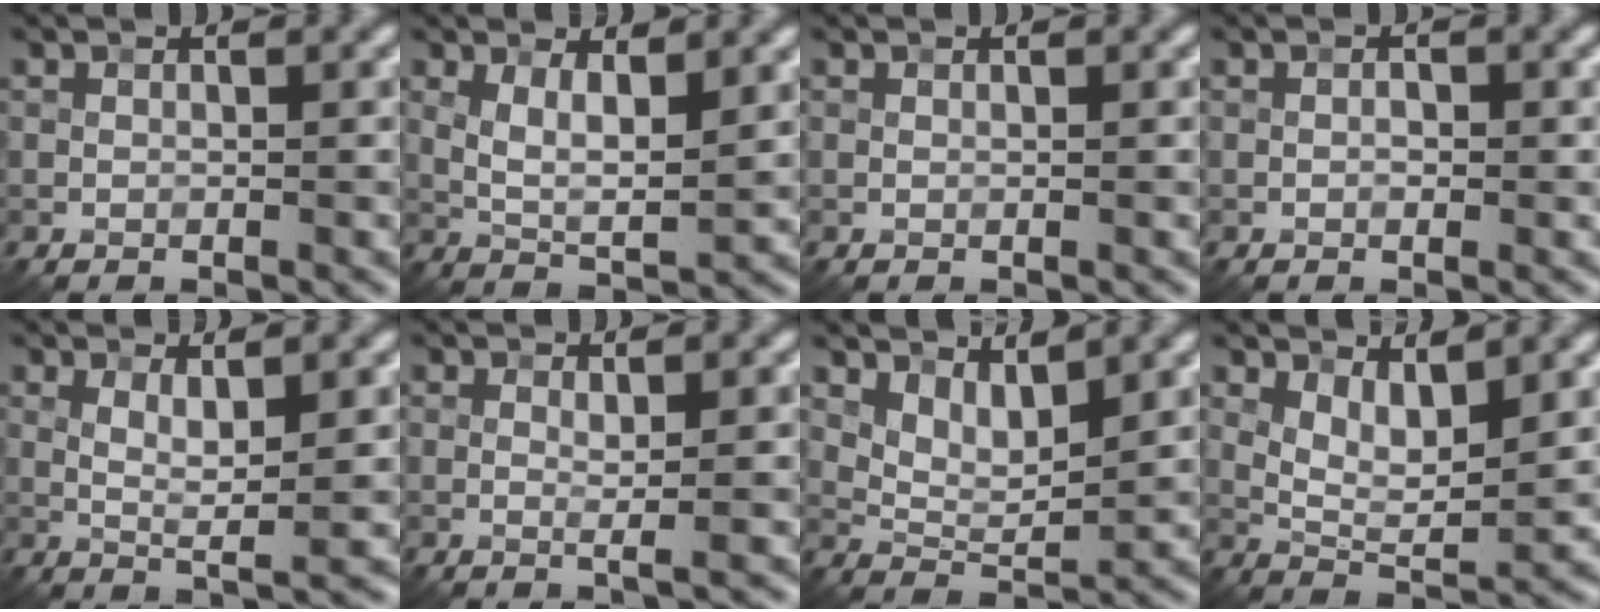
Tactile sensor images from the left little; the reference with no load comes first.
{"total": 4.2, "force": [1.6, 1.7, 3.5], "torque": [-0.072, -0.006, 0.032]}
{"total": 0.0}
{"total": 0.9, "force": [-0.1, 0.5, 0.7], "torque": [-0.006, -0.003, 0.000]}
{"total": 2.9, "force": [0.8, 0.4, 2.7], "torque": [-0.052, -0.010, 0.014]}
{"total": 1.4, "force": [0.1, 0.1, 1.4], "torque": [-0.025, -0.001, -0.001]}
{"total": 3.7, "force": [2.3, 1.5, 2.5], "torque": [-0.050, -0.011, 0.045]}
{"total": 4.5, "force": [1.9, 1.9, 3.7], "torque": [-0.070, -0.009, 0.037]}